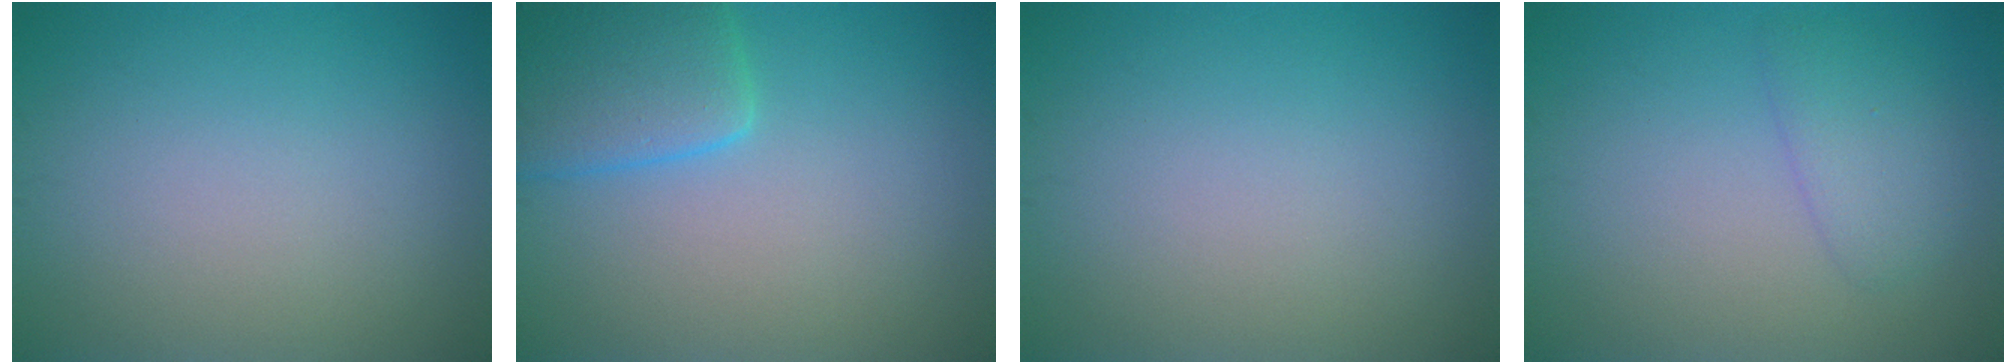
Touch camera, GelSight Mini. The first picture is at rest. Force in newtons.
{"total": 4.8, "press": 4.8, "slide": 0.4}
{"total": 0.0}
{"total": 2.2, "press": 2.2, "slide": 0.1}